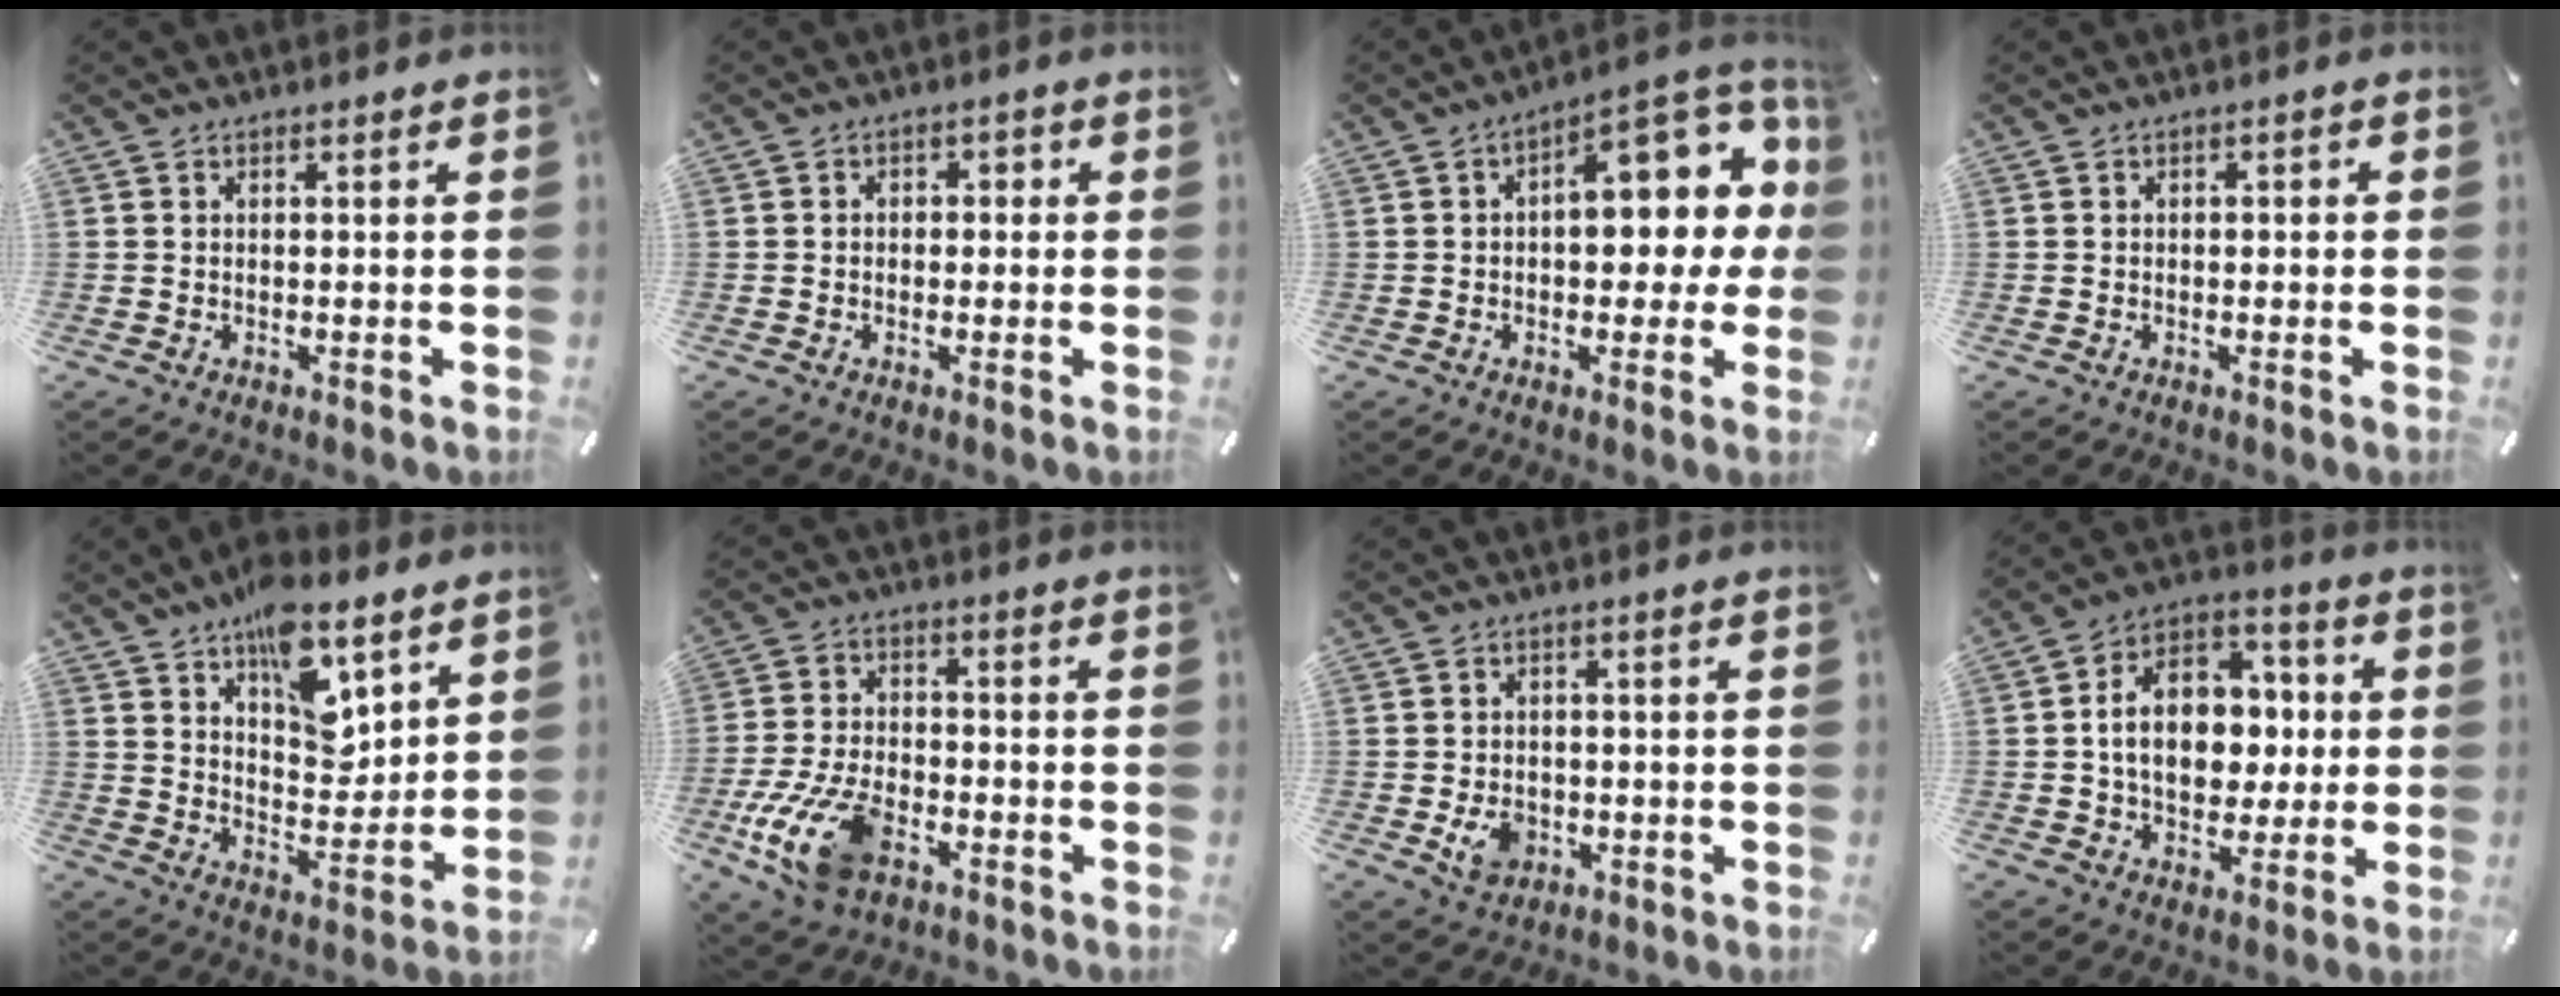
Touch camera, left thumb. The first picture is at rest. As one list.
[{"total": 2.2, "force": [-1.0, 1.6, 1.0], "torque": [-0.019, 0.013, -0.024]}, {"total": 15.7, "force": [3.5, 8.7, 12.5], "torque": [-0.141, -0.027, 0.055]}, {"total": 1.2, "force": [-0.6, 0.7, 0.7], "torque": [-0.013, 0.005, -0.014]}, {"total": 14.3, "force": [9.0, 7.5, 8.2], "torque": [-0.107, -0.060, 0.157]}, {"total": 14.0, "force": [-6.3, 7.8, 9.8], "torque": [-0.203, 0.021, -0.107]}, {"total": 5.8, "force": [-1.5, 4.7, 3.1], "torque": [-0.055, -0.002, -0.028]}, {"total": 14.3, "force": [-0.2, 11.1, 9.0], "torque": [-0.152, 0.005, 0.000]}]